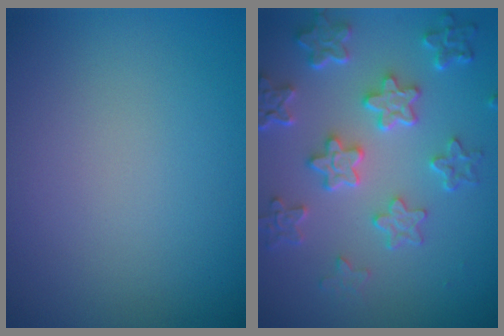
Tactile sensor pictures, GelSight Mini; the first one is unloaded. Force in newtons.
{"total": 5.8, "press": 4.5, "slide": 3.6}